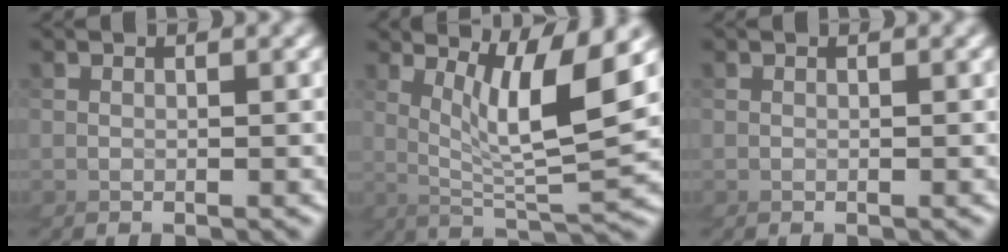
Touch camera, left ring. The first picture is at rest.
{"total": 5.3, "force": [3.9, -3.0, 1.9], "torque": [-0.076, 0.034, 0.046]}
{"total": 0.0}